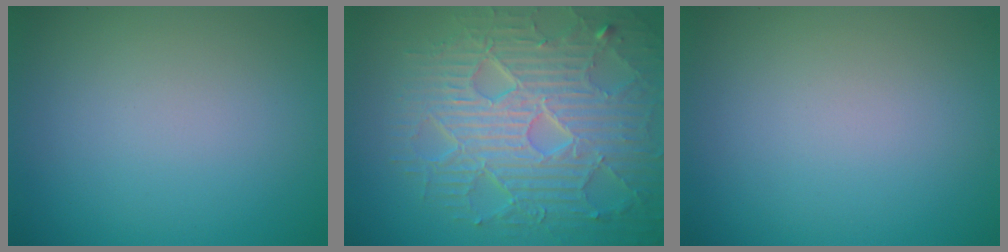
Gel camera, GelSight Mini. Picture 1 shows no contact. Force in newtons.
{"total": 8.9, "press": 6.1, "slide": 6.5}
{"total": 0.0}